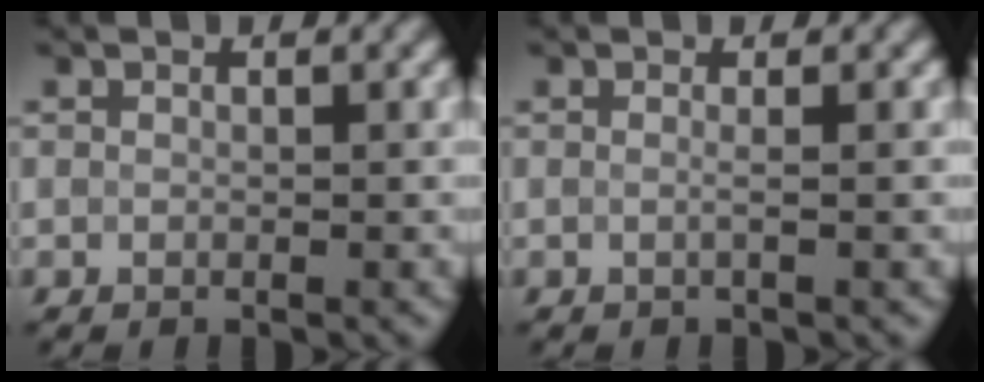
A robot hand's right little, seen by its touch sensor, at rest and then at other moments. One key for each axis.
{"total": 1.1, "fx": 0.0, "fy": 0.4, "fz": 1.0, "tx": -0.014, "ty": -0.007, "tz": -0.010}